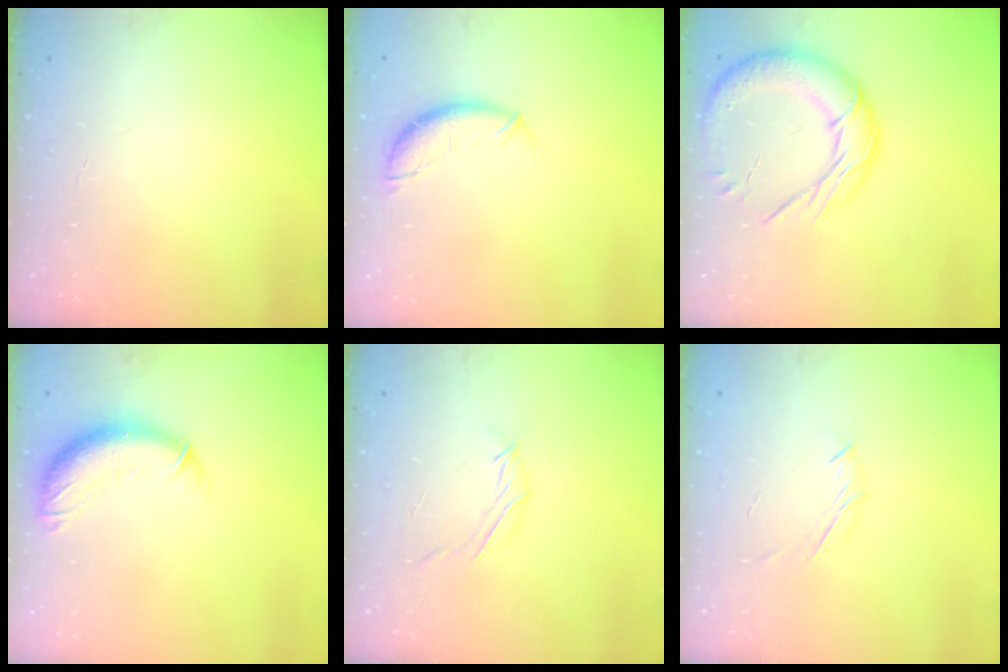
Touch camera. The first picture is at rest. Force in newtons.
{"total": 8.2, "press": 8.2, "slide": 0.7}
{"total": 16.6, "press": 16.4, "slide": 2.3}
{"total": 11.5, "press": 11.2, "slide": 2.6}
{"total": 4.5, "press": 4.4, "slide": 0.9}
{"total": 3.9, "press": 3.8, "slide": 0.8}